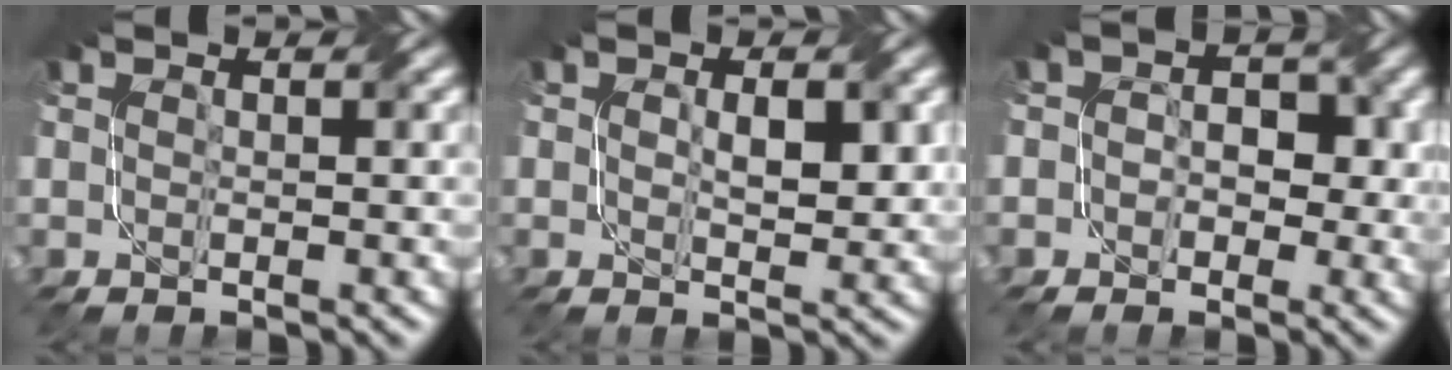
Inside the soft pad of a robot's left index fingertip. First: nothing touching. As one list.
[{"total": 3.0, "force": [0.5, 1.4, 2.6], "torque": [-0.043, -0.006, 0.012]}, {"total": 3.8, "force": [0.2, 2.9, 2.5], "torque": [-0.010, 0.005, -0.009]}]